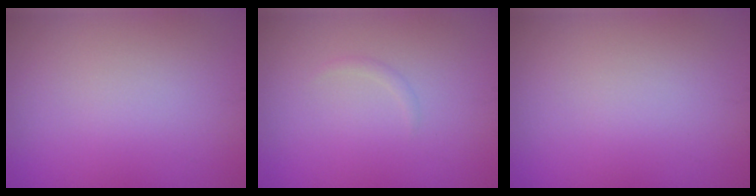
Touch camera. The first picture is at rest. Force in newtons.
{"total": 0.6, "press": 0.6, "slide": 0.0}
{"total": 0.0}